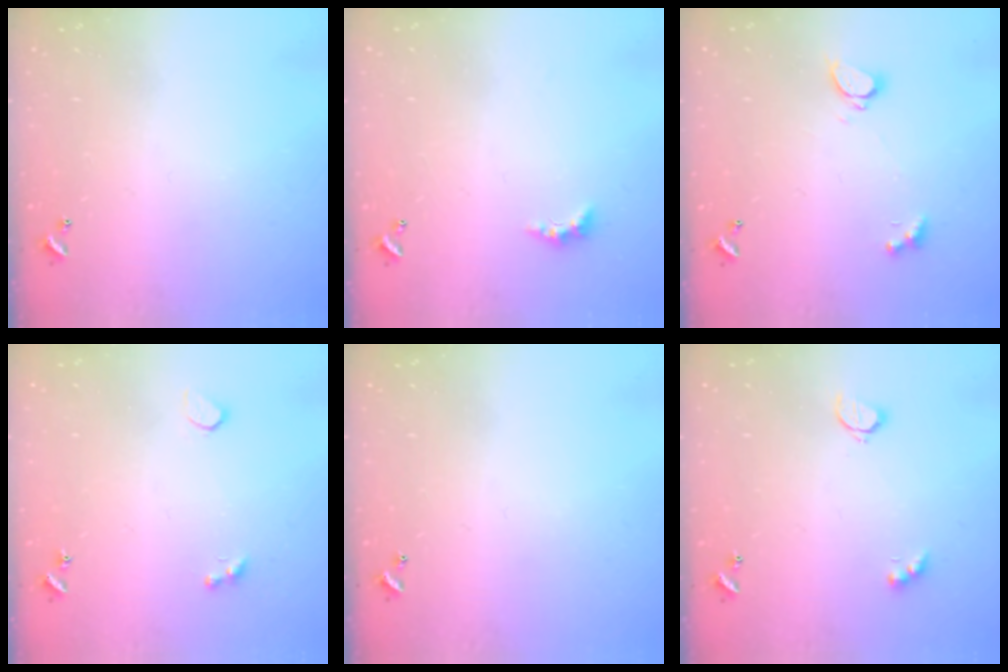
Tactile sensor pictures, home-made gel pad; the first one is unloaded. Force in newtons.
{"total": 2.3, "press": 2.2, "slide": 0.7}
{"total": 2.3, "press": 2.2, "slide": 0.7}
{"total": 2.6, "press": 2.2, "slide": 1.2}
{"total": 0.0}
{"total": 2.6, "press": 2.6, "slide": 0.5}